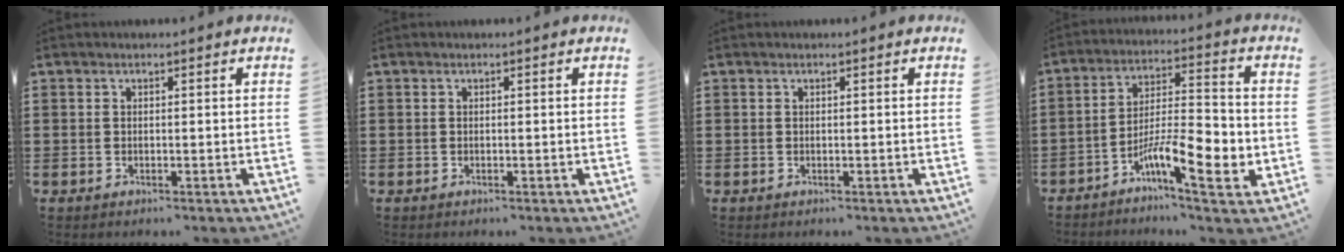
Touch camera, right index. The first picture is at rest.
{"total": 0.0}
{"total": 0.0}
{"total": 10.6, "force": [-4.2, 3.0, 9.2], "torque": [-0.160, 0.004, -0.071]}